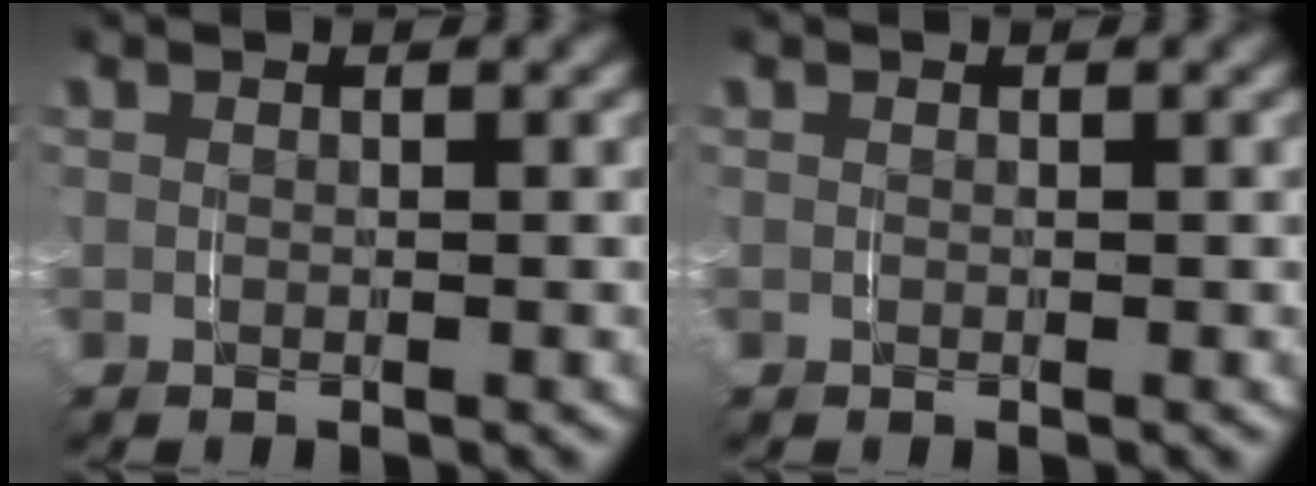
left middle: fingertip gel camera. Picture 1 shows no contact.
{"total": 0.0}